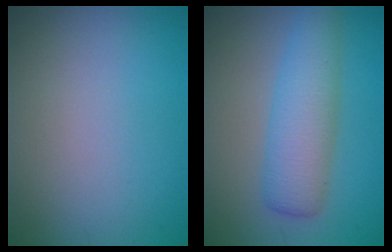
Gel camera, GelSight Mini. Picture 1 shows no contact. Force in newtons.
{"total": 4.9, "press": 4.9, "slide": 0.1}